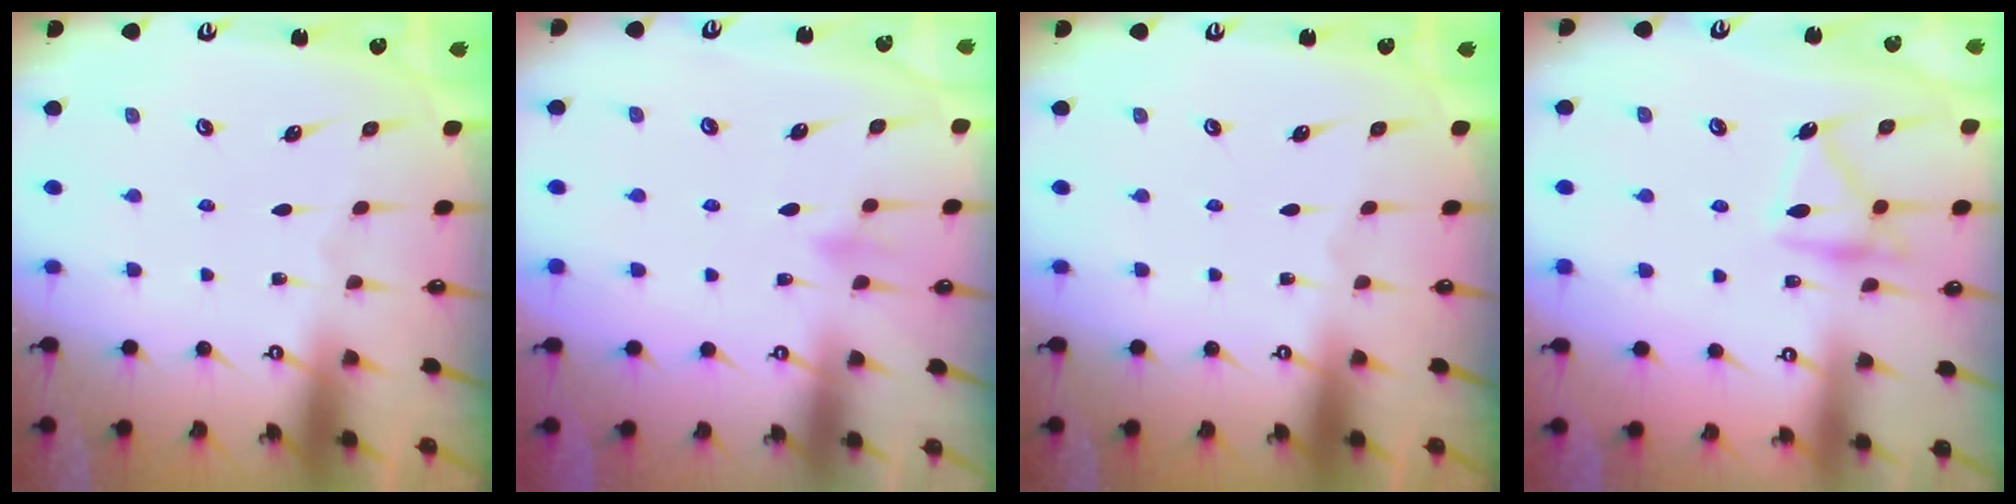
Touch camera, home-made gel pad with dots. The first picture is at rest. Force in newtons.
{"total": 7.2, "press": 7.1, "slide": 0.8}
{"total": 0.0}
{"total": 16.1, "press": 16.1, "slide": 0.8}